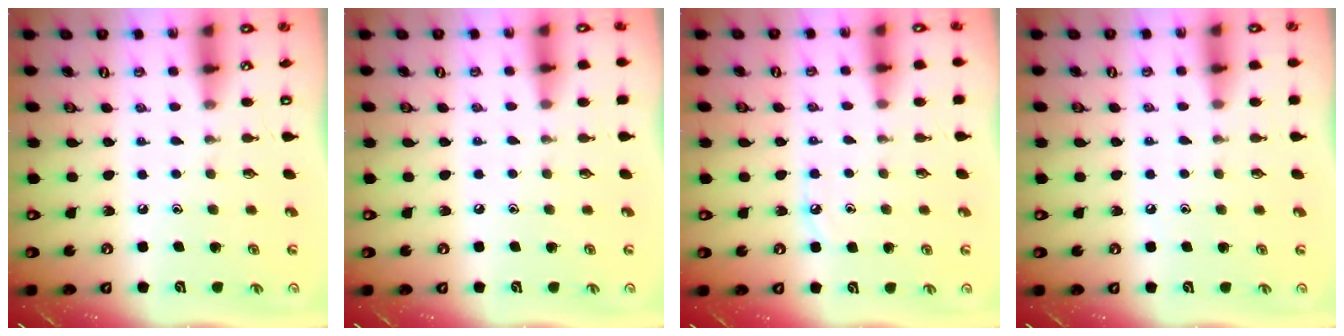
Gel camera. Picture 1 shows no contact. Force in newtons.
{"total": 1.0, "press": 1.0, "slide": 0.2}
{"total": 4.9, "press": 4.9, "slide": 0.7}
{"total": 3.8, "press": 3.8, "slide": 0.6}